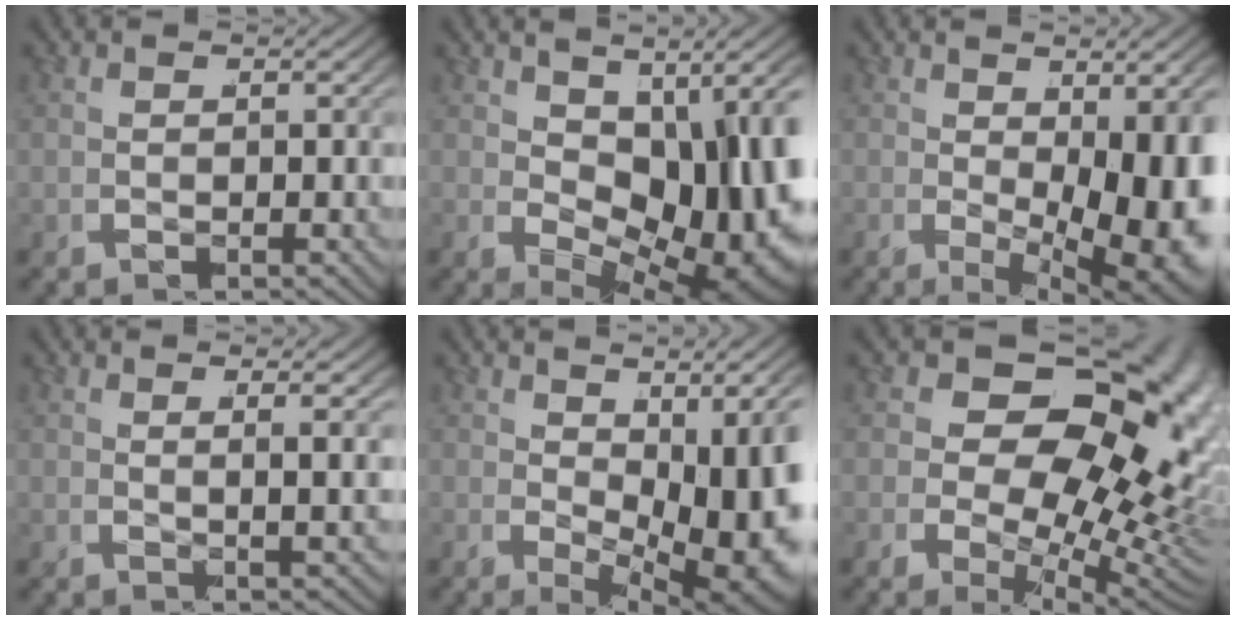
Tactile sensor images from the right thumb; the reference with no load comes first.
{"total": 12.0, "force": [-0.5, 6.6, 10.0], "torque": [-0.161, -0.036, 0.026]}
{"total": 10.0, "force": [-1.0, 4.6, 8.8], "torque": [-0.127, -0.032, 0.012]}
{"total": 2.2, "force": [1.6, -0.6, 1.3], "torque": [-0.024, 0.009, 0.027]}
{"total": 8.8, "force": [-0.1, 4.1, 7.8], "torque": [-0.109, -0.024, 0.028]}
{"total": 17.6, "force": [1.8, 11.4, 13.3], "torque": [-0.198, -0.033, 0.033]}